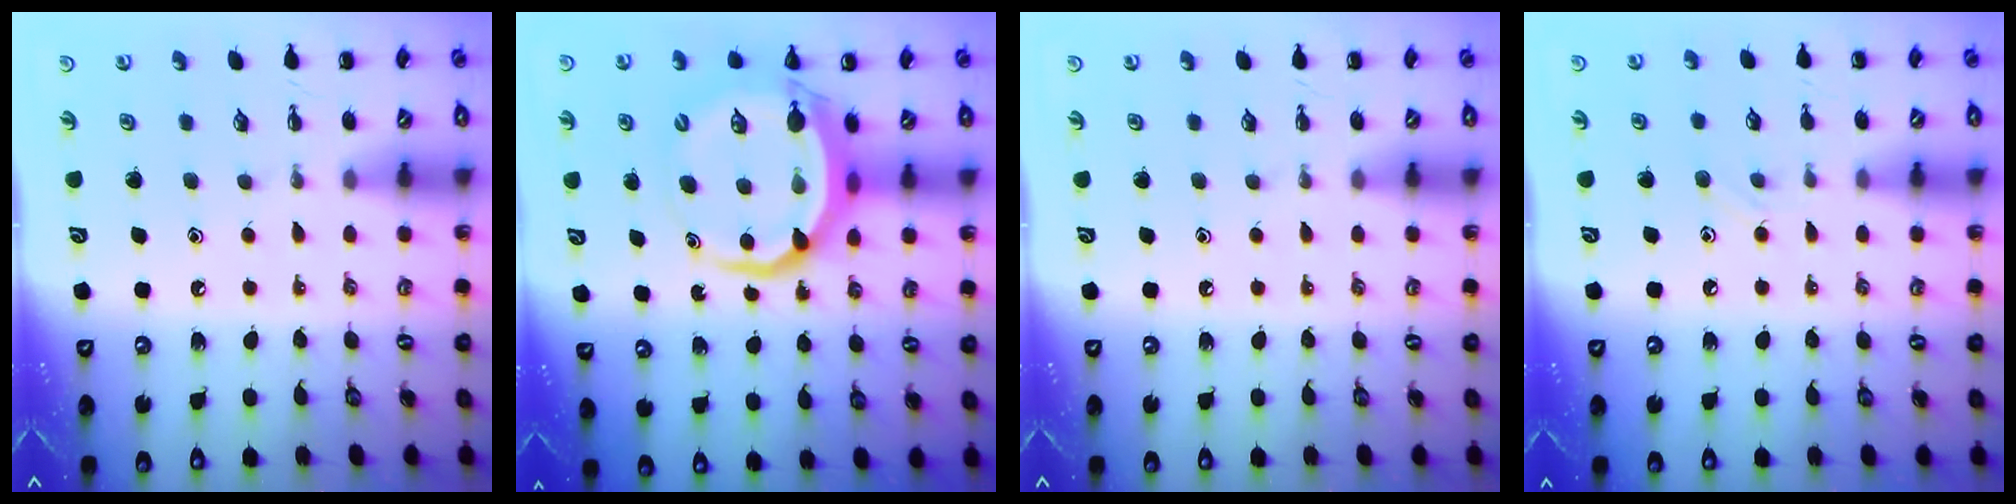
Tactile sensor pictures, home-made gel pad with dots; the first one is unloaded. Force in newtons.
{"total": 10.2, "press": 9.8, "slide": 2.8}
{"total": 0.0}
{"total": 4.6, "press": 4.3, "slide": 1.6}